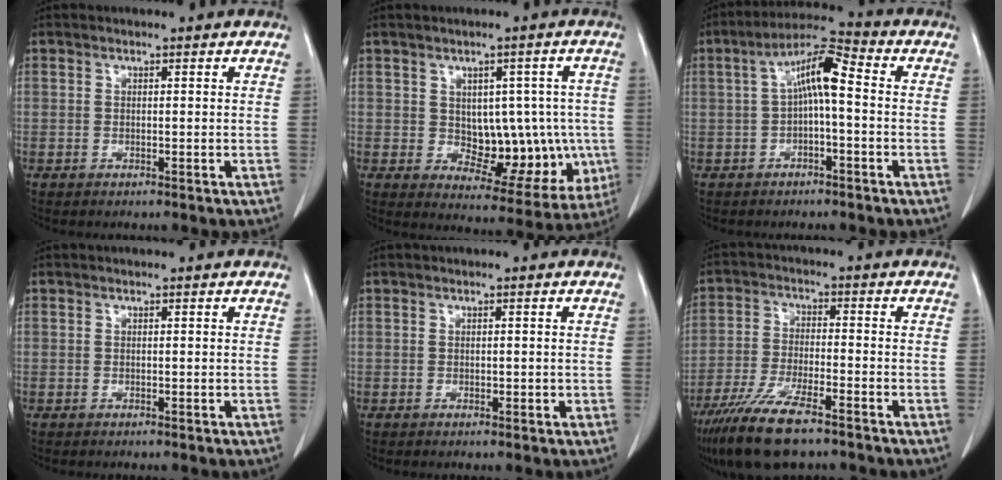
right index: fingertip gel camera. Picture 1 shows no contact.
{"total": 11.9, "force": [-0.6, 6.9, 9.6], "torque": [-0.106, 0.019, 0.019]}
{"total": 7.9, "force": [0.3, 1.6, 7.7], "torque": [-0.141, 0.033, 0.001]}
{"total": 0.0}
{"total": 0.9, "force": [-0.1, 0.6, 0.7], "torque": [-0.007, 0.000, 0.000]}
{"total": 11.8, "force": [-8.5, 2.4, 7.9], "torque": [-0.150, -0.027, -0.149]}